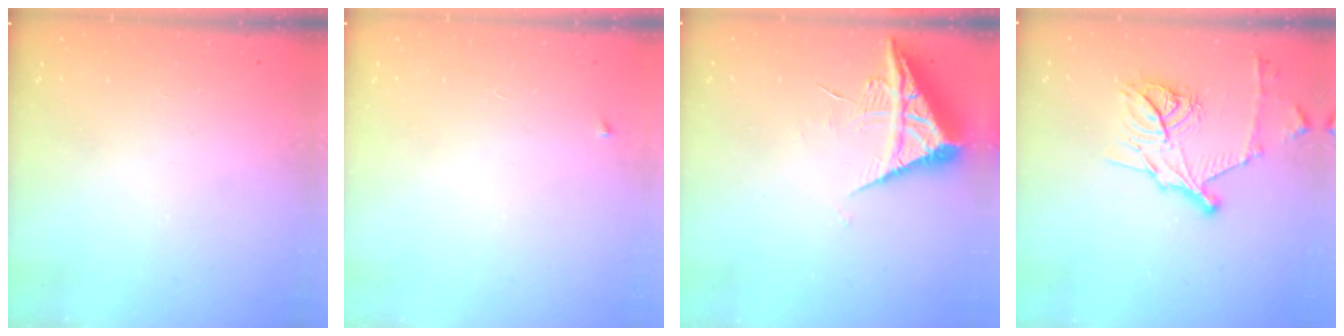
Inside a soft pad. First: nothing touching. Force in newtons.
{"total": 2.3, "press": 2.3, "slide": 0.3}
{"total": 7.6, "press": 7.6, "slide": 0.5}
{"total": 16.4, "press": 16.3, "slide": 1.0}